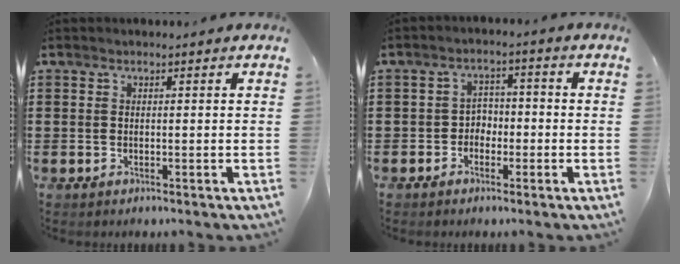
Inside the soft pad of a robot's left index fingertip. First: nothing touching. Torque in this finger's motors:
{"motor_torque": [-0.05, 0.03, 0.09, 0.00]}